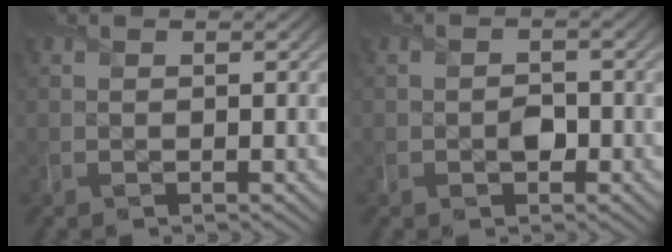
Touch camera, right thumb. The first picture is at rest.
{"total": 2.1, "force": [-0.9, 1.5, 1.1], "torque": [-0.019, -0.008, -0.017]}